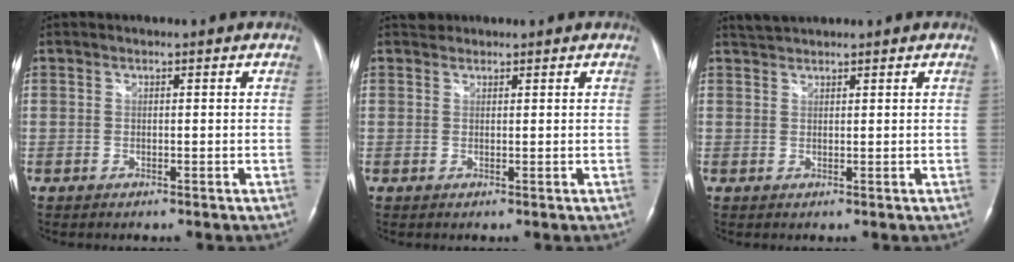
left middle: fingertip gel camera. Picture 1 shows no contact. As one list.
[{"total": 1.2, "force": [1.0, 0.5, -0.2], "torque": [0.000, 0.009, 0.016]}, {"total": 2.0, "force": [2.0, 0.1, 0.2], "torque": [-0.012, 0.012, 0.040]}]